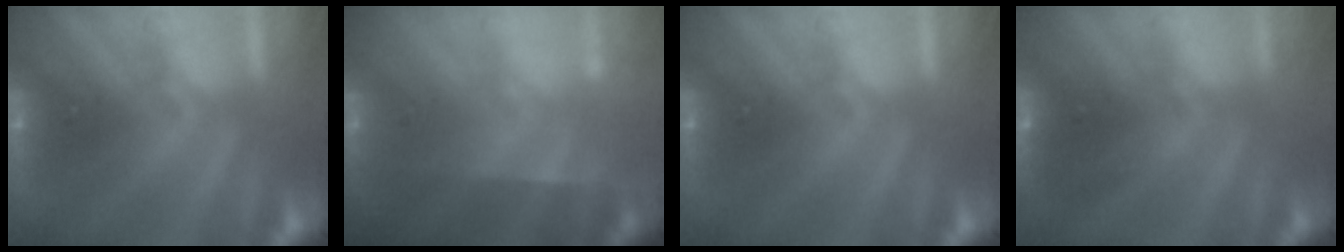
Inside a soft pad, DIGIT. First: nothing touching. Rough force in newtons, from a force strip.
{"total": 1.8}
{"total": 0.0}
{"total": 2.6}